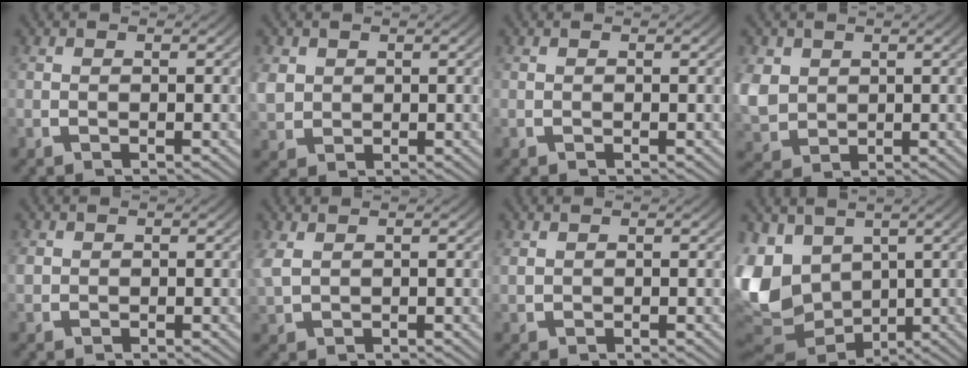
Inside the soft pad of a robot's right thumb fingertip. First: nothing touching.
{"total": 3.4, "force": [0.5, 3.1, 1.4], "torque": [-0.050, -0.015, 0.025]}
{"total": 0.0}
{"total": 6.2, "force": [0.0, 5.3, 3.0], "torque": [-0.107, -0.037, 0.027]}
{"total": 1.4, "force": [0.3, 1.3, 0.5], "torque": [-0.017, -0.004, 0.009]}
{"total": 2.2, "force": [0.9, 1.5, 1.3], "torque": [-0.041, -0.003, 0.029]}
{"total": 1.0, "force": [0.7, 0.7, 0.4], "torque": [-0.010, 0.001, 0.018]}
{"total": 12.6, "force": [-1.5, 9.9, 7.7], "torque": [-0.214, -0.060, 0.004]}